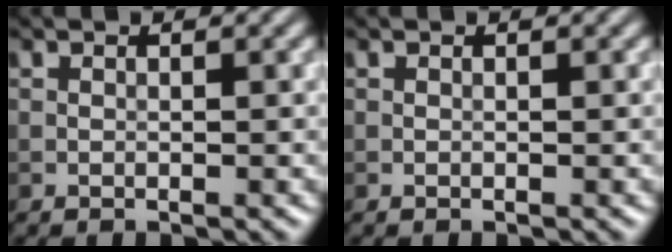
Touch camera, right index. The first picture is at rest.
{"total": 0.0}